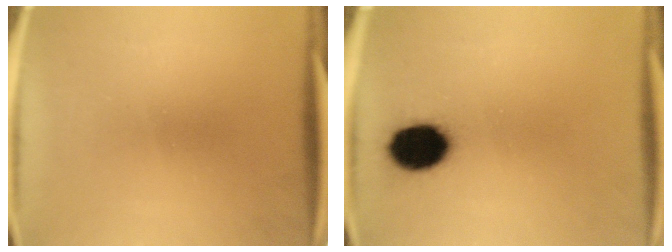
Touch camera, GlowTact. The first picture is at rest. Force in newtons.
{"total": 11.5}